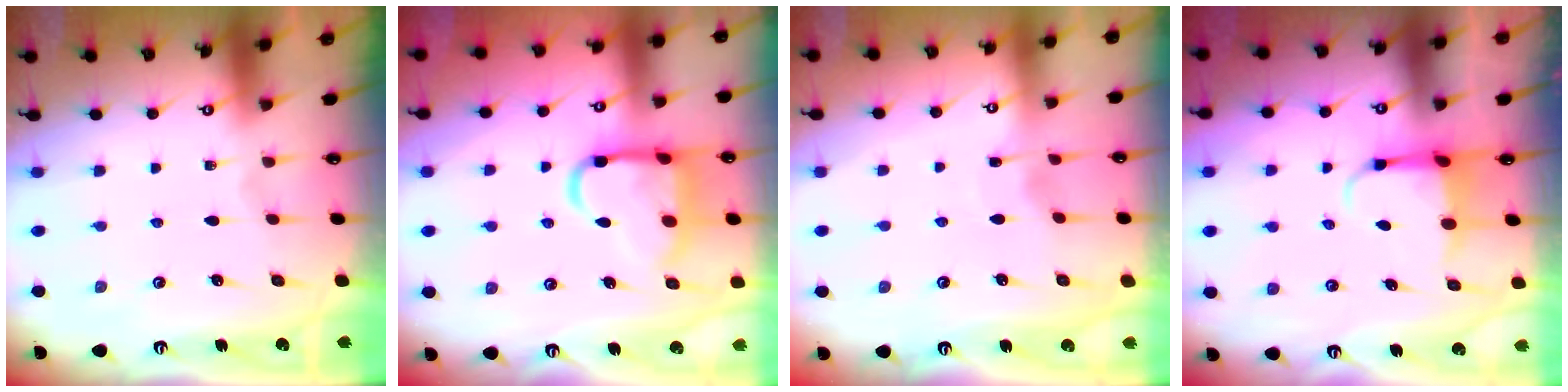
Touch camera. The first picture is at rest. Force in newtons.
{"total": 14.4, "press": 14.3, "slide": 1.6}
{"total": 3.2, "press": 3.2, "slide": 0.4}
{"total": 3.9, "press": 3.7, "slide": 1.0}